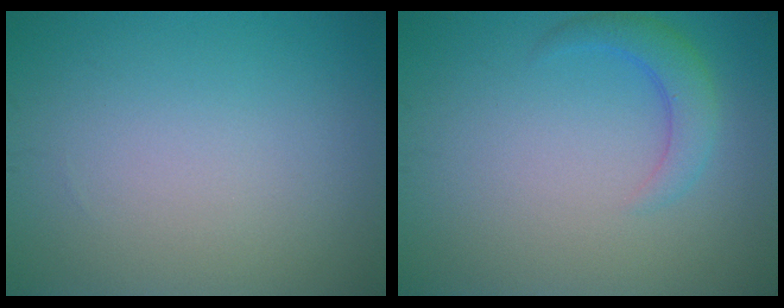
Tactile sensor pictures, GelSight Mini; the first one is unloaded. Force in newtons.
{"total": 2.6, "press": 2.6, "slide": 0.2}